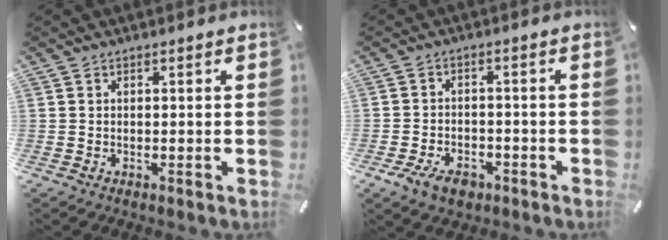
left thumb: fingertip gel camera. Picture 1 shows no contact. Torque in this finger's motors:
{"motor_torque": [0.26, 2.09, 0.20, 0.29, 0.00]}